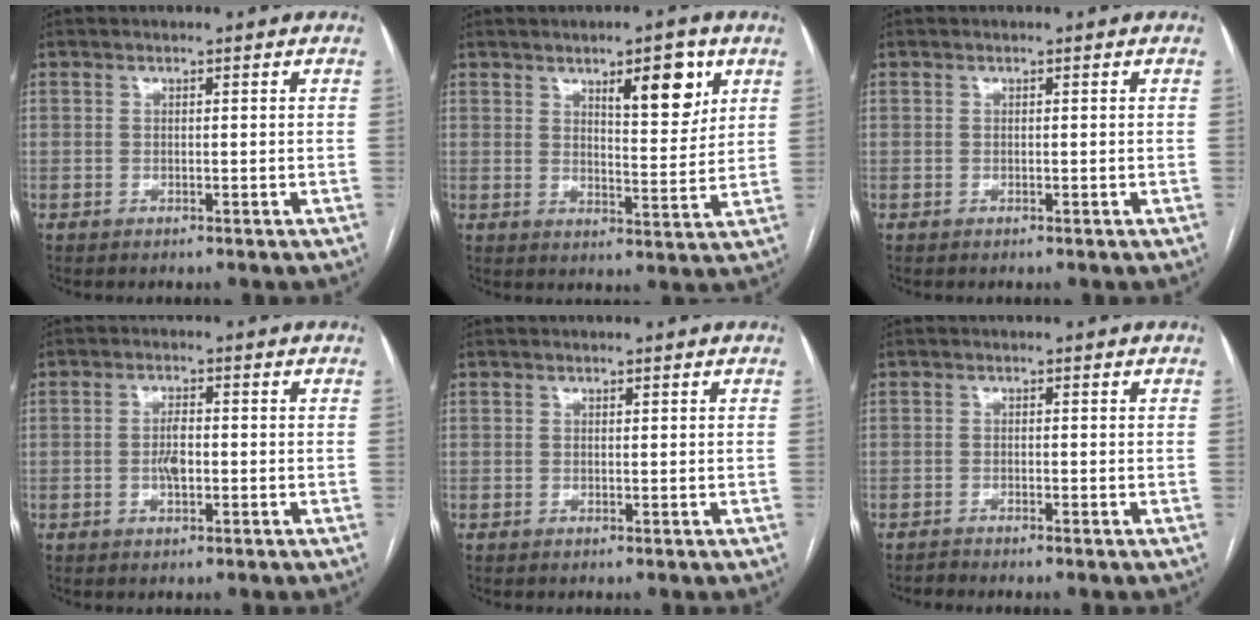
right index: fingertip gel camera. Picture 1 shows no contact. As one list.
[{"total": 8.2, "force": [4.3, 2.1, 6.6], "torque": [-0.099, -0.003, 0.065]}, {"total": 0.0}, {"total": 3.0, "force": [-0.5, 1.1, 2.8], "torque": [-0.055, 0.002, -0.009]}, {"total": 0.0}, {"total": 1.0, "force": [-1.0, -0.3, 0.1], "torque": [-0.002, -0.003, -0.018]}]